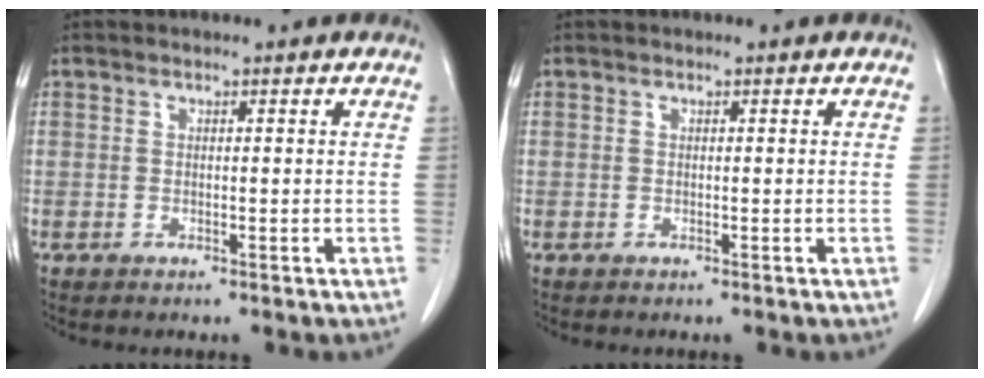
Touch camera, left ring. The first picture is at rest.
{"total": 0.0}